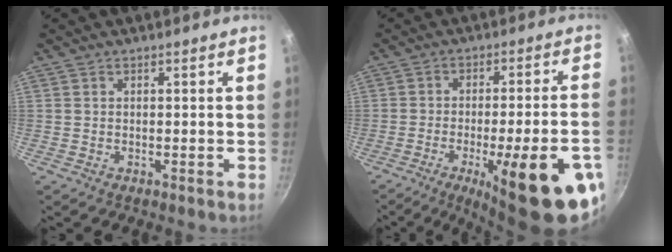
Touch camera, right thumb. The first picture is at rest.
{"total": 22.4, "force": [-9.4, 5.3, 19.6], "torque": [-0.242, 0.025, -0.123]}